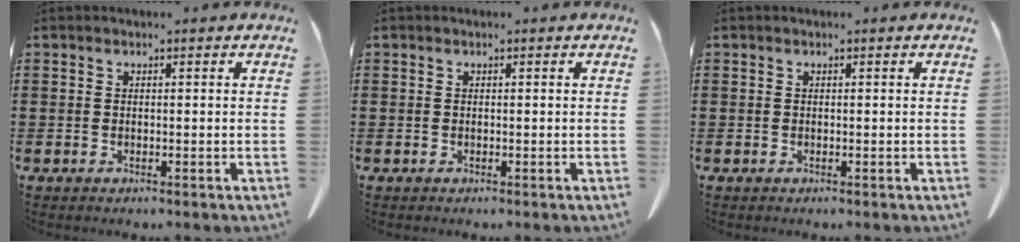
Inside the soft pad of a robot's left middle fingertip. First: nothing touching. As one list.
[{"total": 0.0}, {"total": 0.0}]